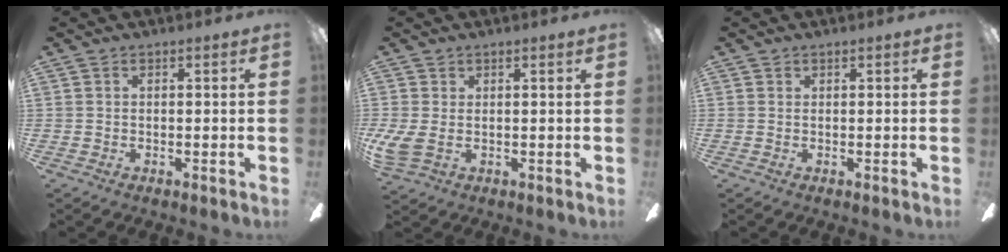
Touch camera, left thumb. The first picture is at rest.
{"total": 4.7, "force": [0.5, 2.5, 3.9], "torque": [-0.080, -0.008, 0.009]}
{"total": 0.0}